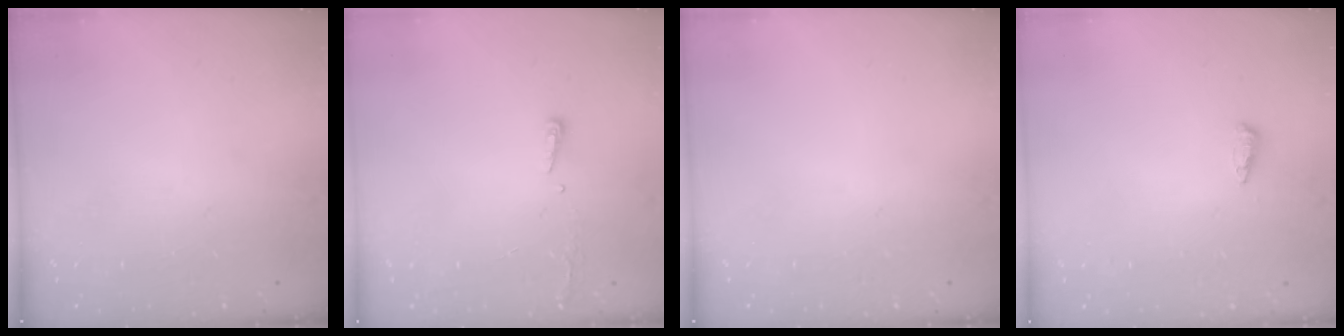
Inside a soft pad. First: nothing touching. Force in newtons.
{"total": 3.2, "press": 3.2, "slide": 0.6}
{"total": 0.0}
{"total": 6.1, "press": 6.0, "slide": 1.0}